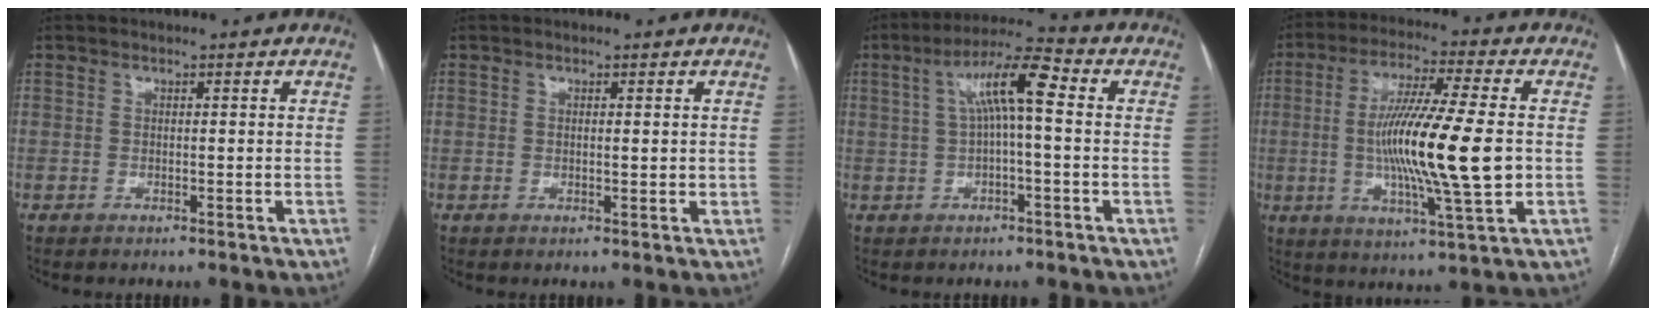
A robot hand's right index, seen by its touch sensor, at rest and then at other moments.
{"total": 1.2, "force": [0.3, 0.4, 1.1], "torque": [-0.019, -0.002, 0.004]}
{"total": 8.5, "force": [1.3, 1.1, 8.4], "torque": [-0.149, 0.032, 0.019]}
{"total": 16.3, "force": [-0.7, 0.6, 16.2], "torque": [-0.295, -0.011, -0.018]}